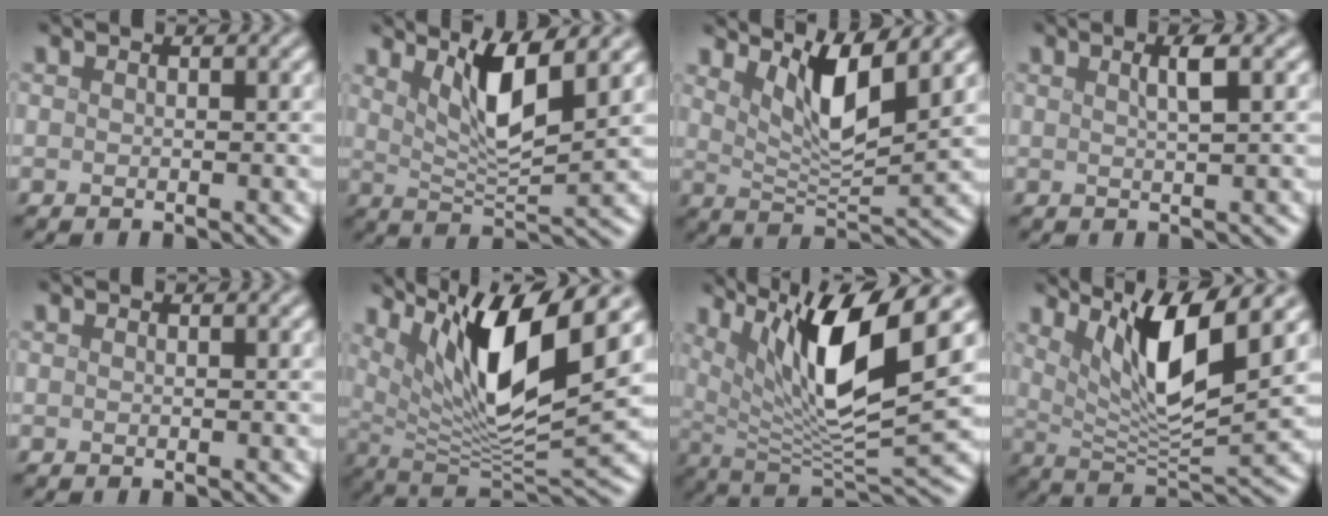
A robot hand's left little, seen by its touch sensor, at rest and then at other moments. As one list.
[{"total": 5.3, "force": [2.7, 1.0, 4.4], "torque": [-0.081, -0.009, 0.052]}, {"total": 5.4, "force": [3.0, 1.2, 4.3], "torque": [-0.079, -0.010, 0.056]}, {"total": 2.0, "force": [0.7, 0.5, 1.8], "torque": [-0.028, 0.004, 0.007]}, {"total": 0.0}, {"total": 11.5, "force": [4.9, 2.8, 10.1], "torque": [-0.171, -0.005, 0.094]}, {"total": 11.3, "force": [4.7, 2.6, 10.0], "torque": [-0.167, -0.007, 0.091]}, {"total": 7.9, "force": [3.8, 1.7, 6.6], "torque": [-0.112, -0.008, 0.071]}]